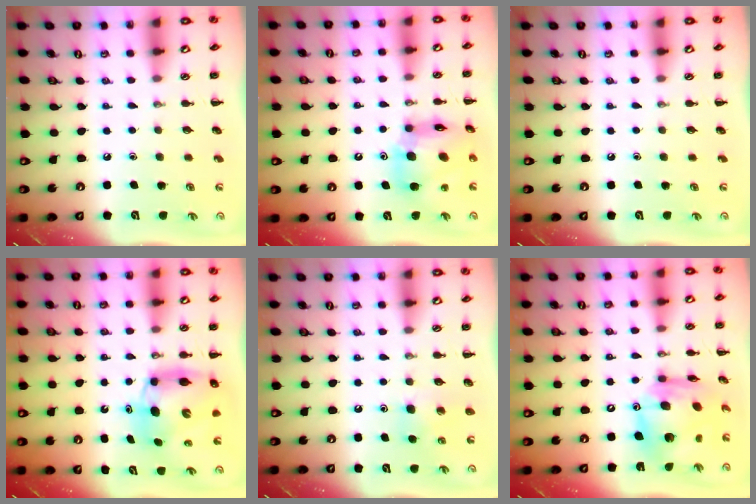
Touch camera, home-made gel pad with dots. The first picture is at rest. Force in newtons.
{"total": 13.1, "press": 12.6, "slide": 3.6}
{"total": 0.0}
{"total": 7.9, "press": 7.6, "slide": 2.1}
{"total": 4.7, "press": 4.5, "slide": 1.2}
{"total": 14.5, "press": 13.7, "slide": 4.8}